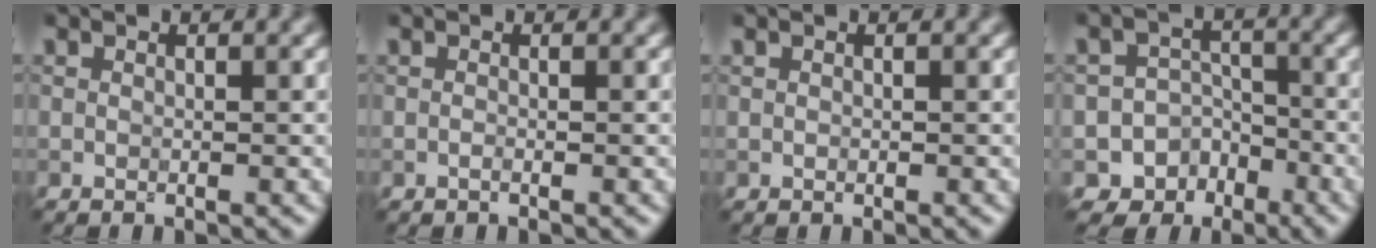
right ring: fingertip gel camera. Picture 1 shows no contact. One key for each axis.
{"total": 0.0}
{"total": 0.0}
{"total": 7.5, "fx": -4.6, "fy": 5.9, "fz": 0.6, "tx": 0.020, "ty": -0.012, "tz": -0.083}